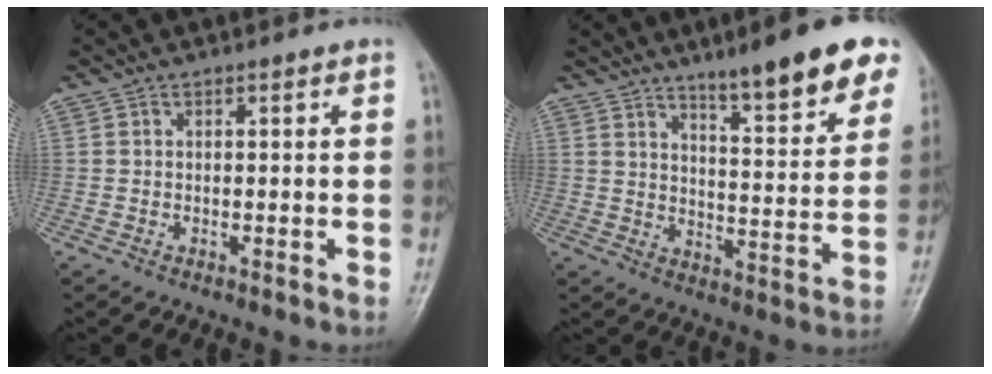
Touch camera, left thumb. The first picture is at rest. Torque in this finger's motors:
{"motor_torque": [0.51, 0.41, 1.58, -1.19, 0.15]}